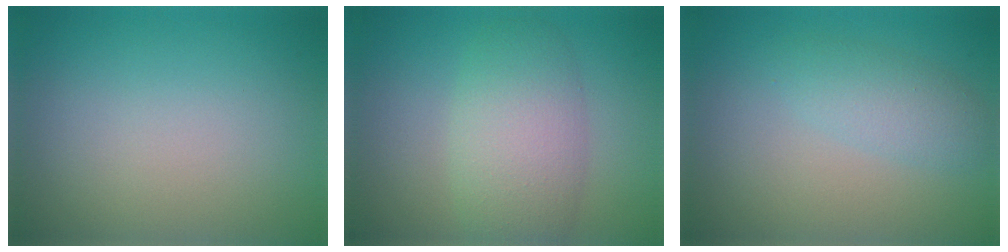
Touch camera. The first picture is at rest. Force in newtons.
{"total": 5.1, "press": 5.0, "slide": 0.3}
{"total": 2.4, "press": 2.4, "slide": 0.1}